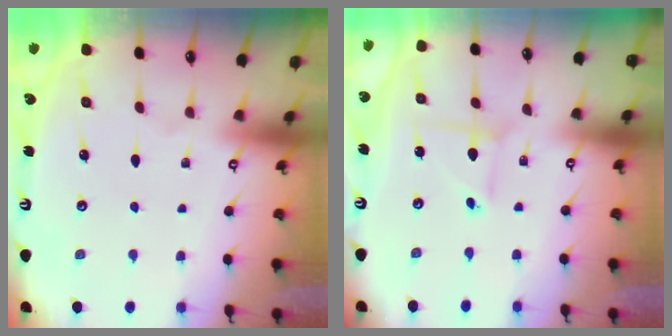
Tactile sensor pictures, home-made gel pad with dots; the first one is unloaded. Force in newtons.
{"total": 2.8, "press": 2.8, "slide": 0.3}